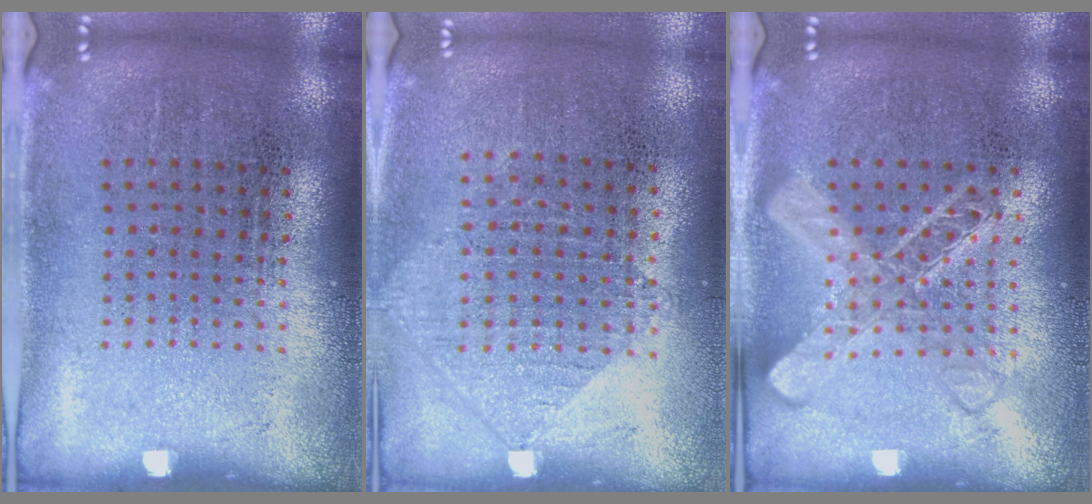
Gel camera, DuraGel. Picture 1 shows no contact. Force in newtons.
{"total": 1.0, "press": 0.9, "slide": 0.3}
{"total": 2.9, "press": 2.9, "slide": 0.5}